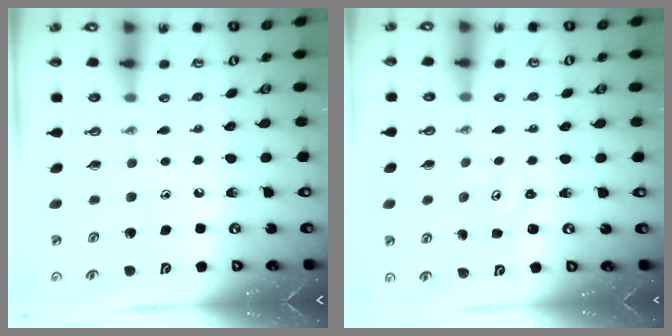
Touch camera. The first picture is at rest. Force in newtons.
{"total": 2.3, "press": 2.3, "slide": 0.2}